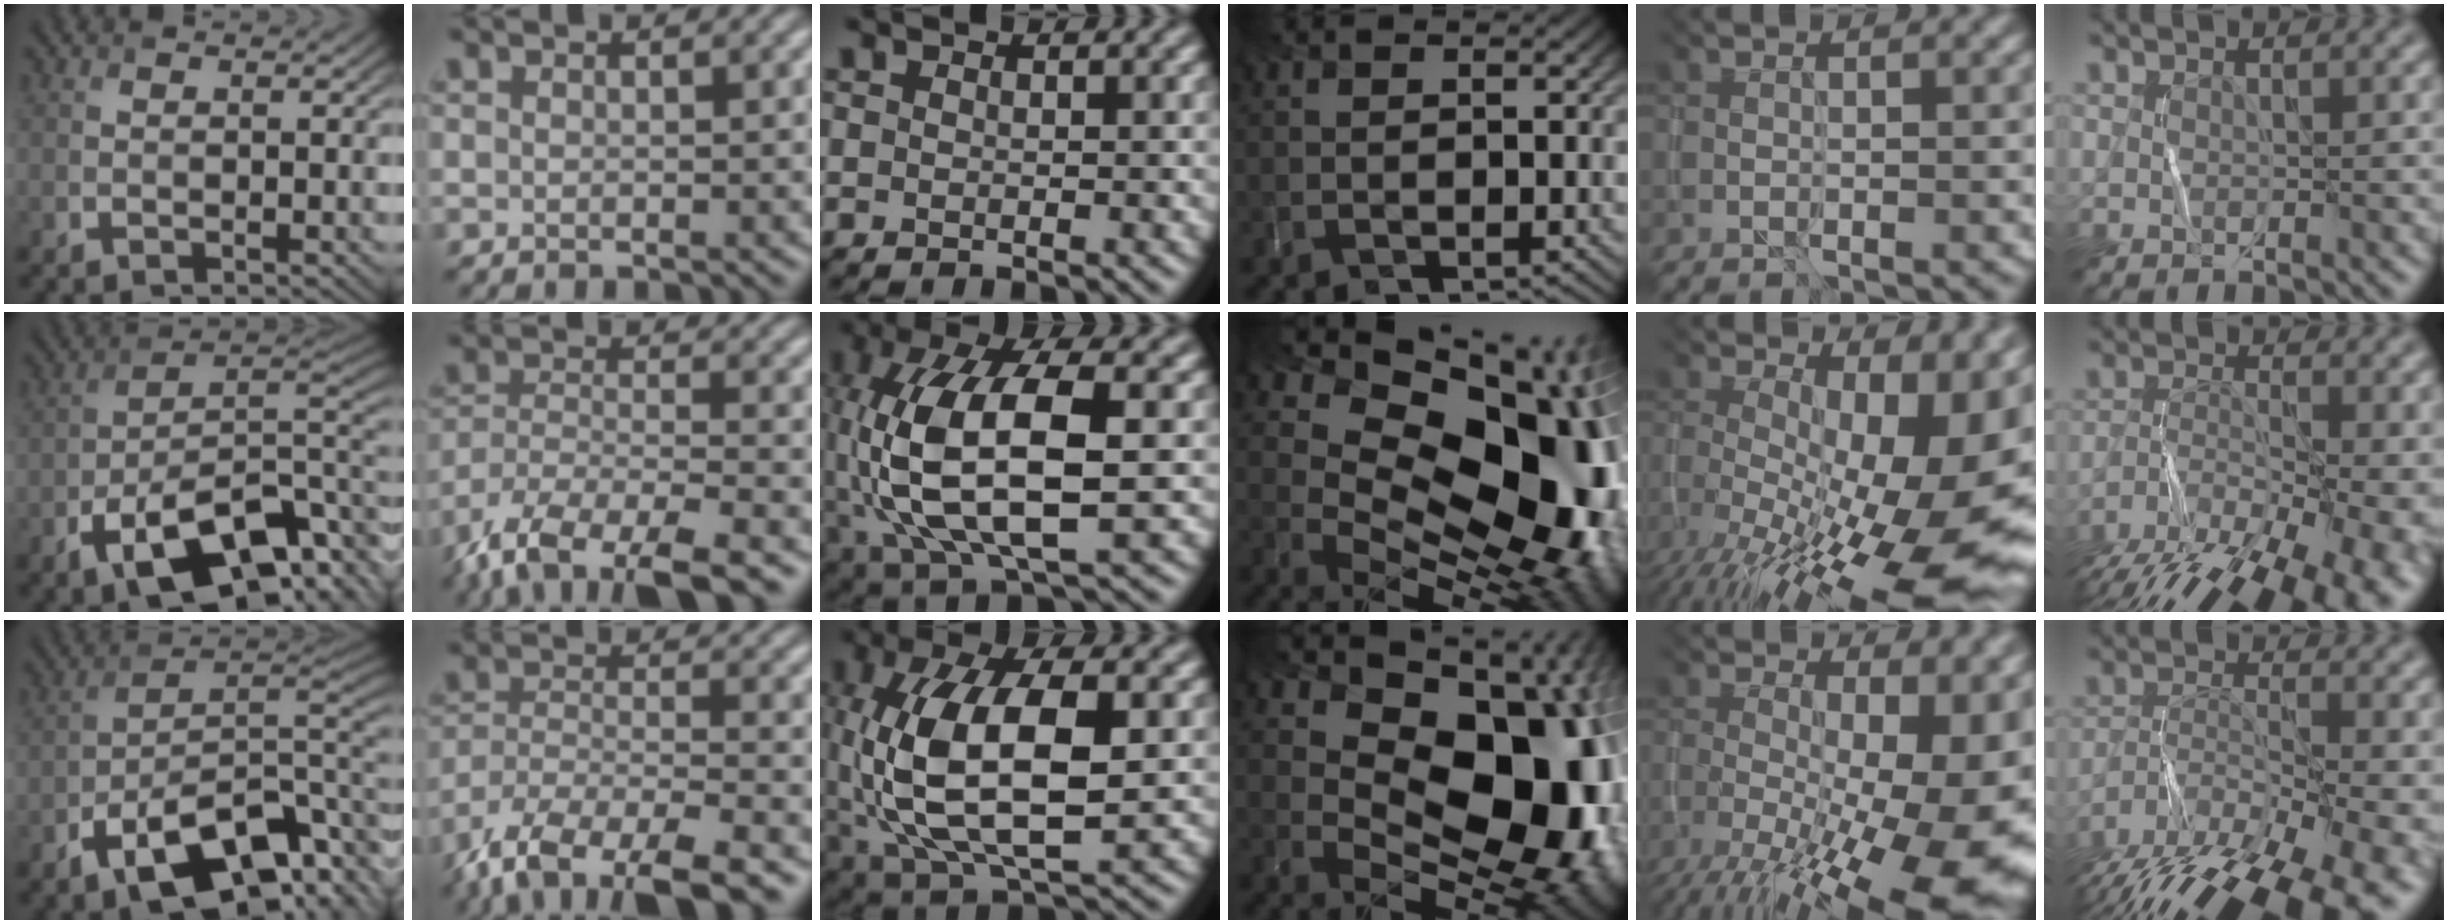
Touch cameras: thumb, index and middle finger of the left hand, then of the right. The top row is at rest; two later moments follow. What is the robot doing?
{"motion": "wrap", "object": "string"}